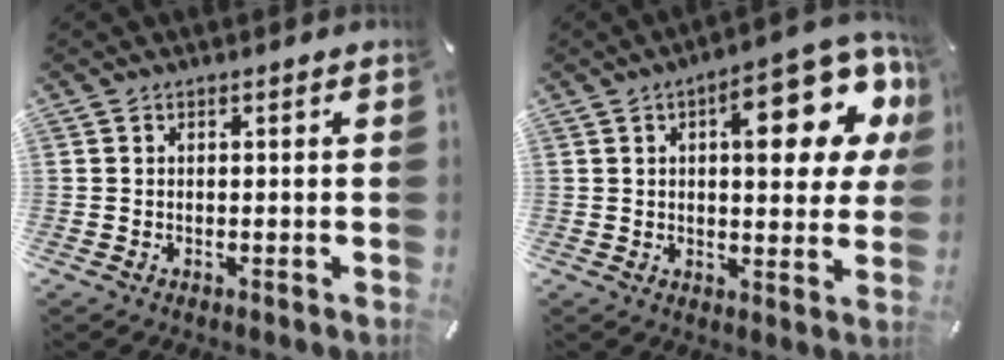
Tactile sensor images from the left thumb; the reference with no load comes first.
{"total": 19.6, "force": [7.6, 8.0, 16.2], "torque": [-0.201, -0.037, 0.112]}